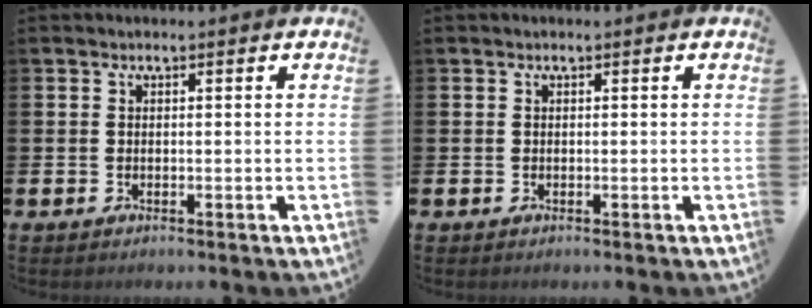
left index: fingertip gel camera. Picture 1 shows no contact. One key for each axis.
{"total": 0.0}